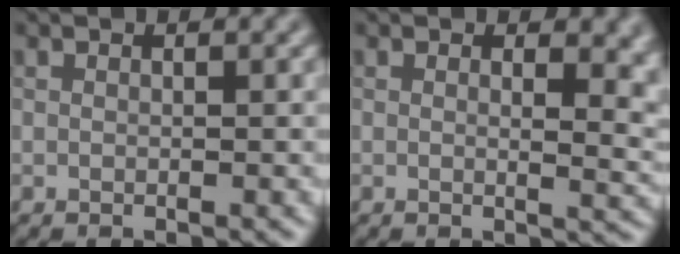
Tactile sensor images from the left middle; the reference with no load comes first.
{"total": 5.1, "force": [1.2, 2.3, 4.3], "torque": [-0.035, -0.007, 0.019]}